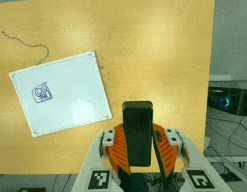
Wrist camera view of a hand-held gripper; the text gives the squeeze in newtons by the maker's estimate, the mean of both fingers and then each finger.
{"total": 11.6, "left": 8.8, "right": 14.5}